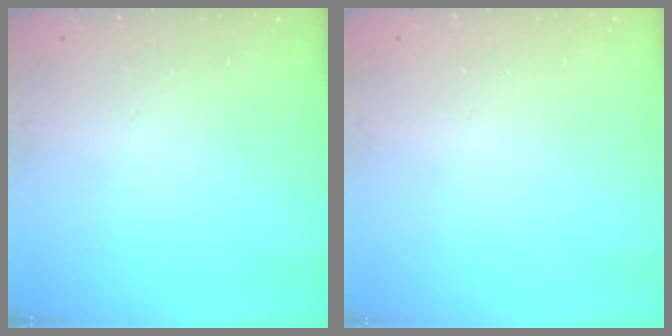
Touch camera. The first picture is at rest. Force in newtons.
{"total": 0.0}